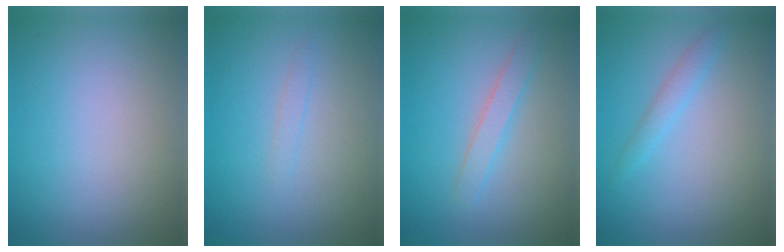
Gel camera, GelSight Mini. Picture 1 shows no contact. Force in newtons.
{"total": 0.7, "press": 0.7, "slide": 0.0}
{"total": 1.8, "press": 1.8, "slide": 0.1}
{"total": 1.5, "press": 1.5, "slide": 0.1}